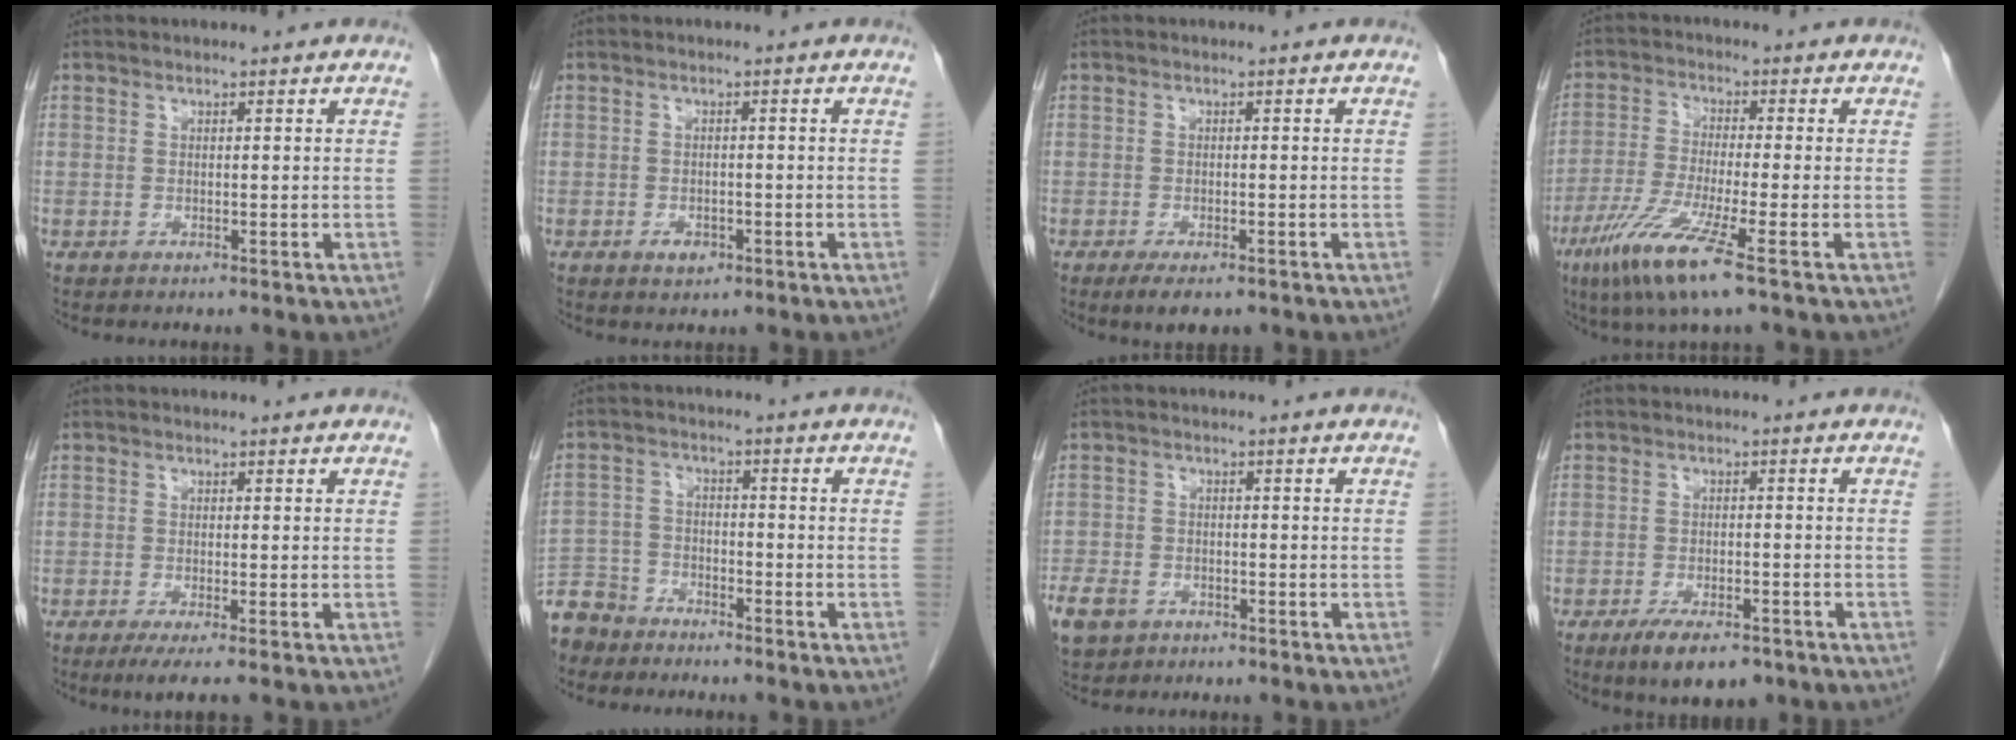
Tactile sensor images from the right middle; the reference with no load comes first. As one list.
[{"total": 2.0, "force": [-1.0, 1.3, 1.2], "torque": [-0.015, 0.004, -0.008]}, {"total": 4.0, "force": [-2.8, 1.3, 2.6], "torque": [-0.042, -0.008, -0.039]}, {"total": 9.8, "force": [-5.3, -0.3, 8.2], "torque": [-0.166, -0.030, -0.103]}, {"total": 3.2, "force": [-2.1, -0.1, 2.4], "torque": [-0.040, -0.012, -0.037]}, {"total": 7.3, "force": [-6.5, 3.2, 0.8], "torque": [-0.017, -0.007, -0.128]}, {"total": 7.0, "force": [-4.3, 4.8, 2.7], "torque": [-0.063, 0.000, -0.072]}, {"total": 7.2, "force": [-5.0, 2.5, 4.5], "torque": [-0.075, -0.009, -0.076]}]